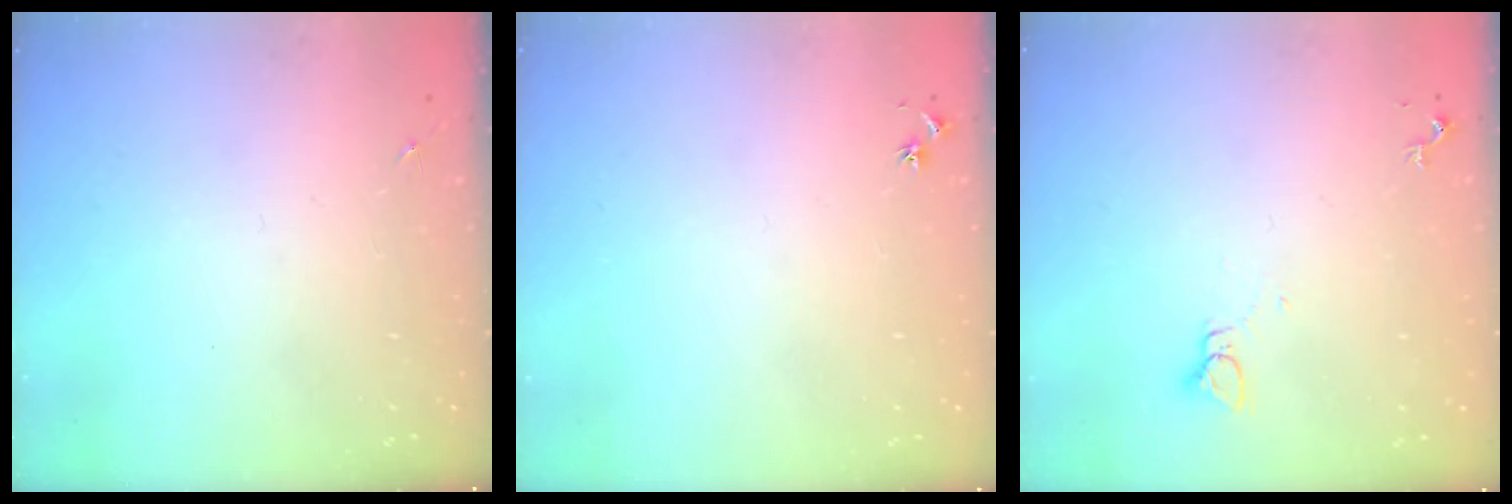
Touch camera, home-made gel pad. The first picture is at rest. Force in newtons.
{"total": 3.0, "press": 2.9, "slide": 0.4}
{"total": 2.2, "press": 2.2, "slide": 0.1}